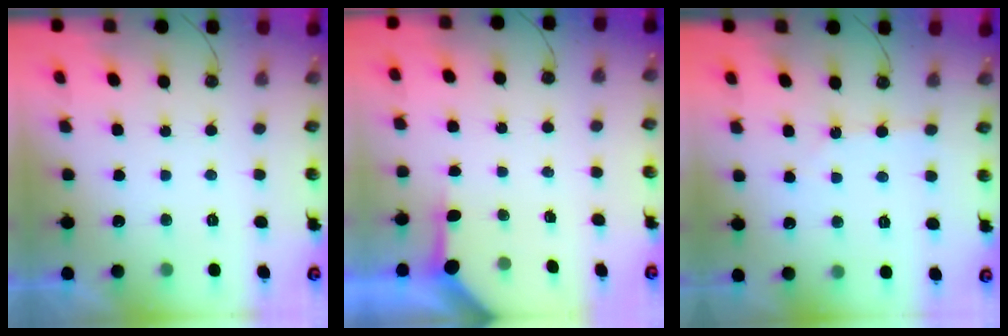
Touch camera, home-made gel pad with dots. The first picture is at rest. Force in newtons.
{"total": 3.2, "press": 3.2, "slide": 0.4}
{"total": 2.4, "press": 2.3, "slide": 0.3}